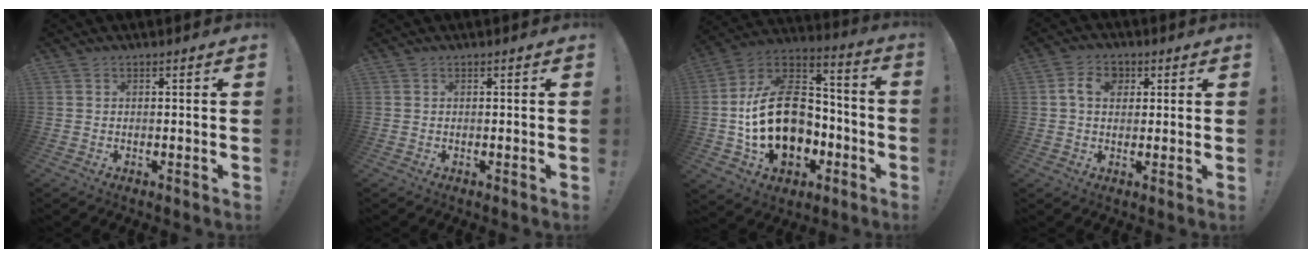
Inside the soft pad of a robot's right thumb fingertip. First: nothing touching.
{"total": 0.0}
{"total": 24.3, "force": [-3.8, 17.2, 16.8], "torque": [-0.293, 0.024, -0.046]}
{"total": 7.2, "force": [1.9, 5.1, 4.8], "torque": [-0.065, 0.009, 0.032]}